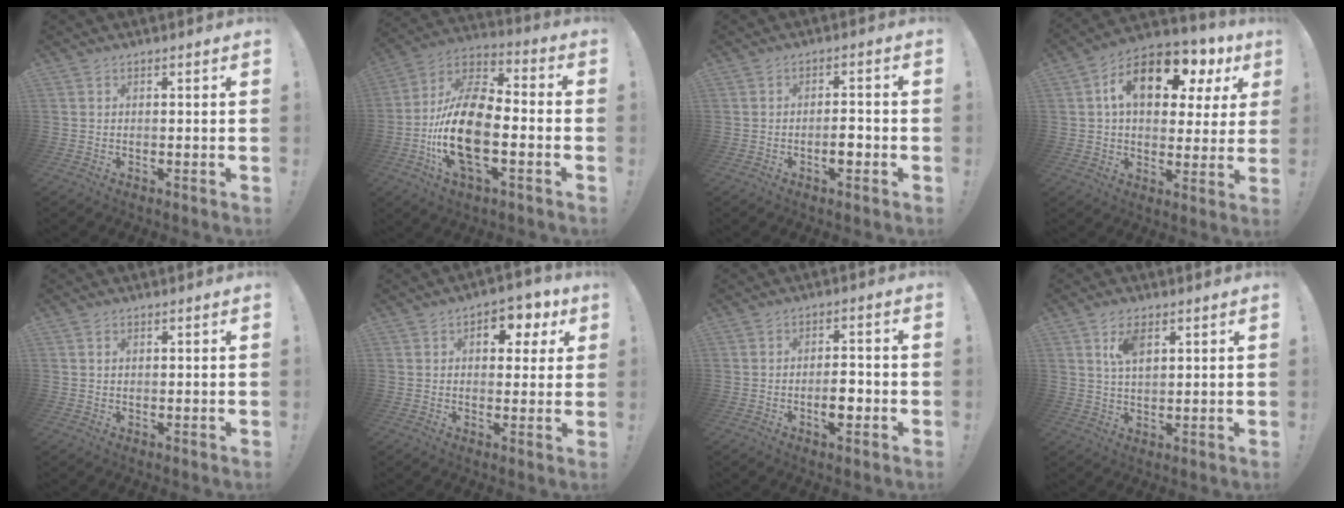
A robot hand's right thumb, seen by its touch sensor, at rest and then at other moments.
{"total": 20.1, "force": [-4.8, 10.2, 16.6], "torque": [-0.335, 0.023, -0.077]}
{"total": 4.1, "force": [-1.4, 1.7, 3.4], "torque": [-0.044, 0.009, -0.024]}
{"total": 17.2, "force": [7.2, 9.3, 12.5], "torque": [-0.196, -0.024, 0.118]}
{"total": 0.9, "force": [0.4, 0.6, 0.4], "torque": [-0.003, 0.000, 0.005]}
{"total": 7.5, "force": [2.9, 5.4, 4.4], "torque": [-0.043, -0.015, 0.047]}
{"total": 5.6, "force": [-1.6, 2.6, 4.7], "torque": [-0.065, 0.005, -0.030]}
{"total": 6.8, "force": [3.3, 3.6, 4.8], "torque": [-0.081, -0.008, 0.058]}